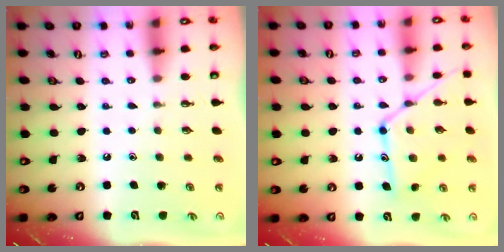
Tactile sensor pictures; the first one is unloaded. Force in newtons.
{"total": 14.9, "press": 14.8, "slide": 1.2}